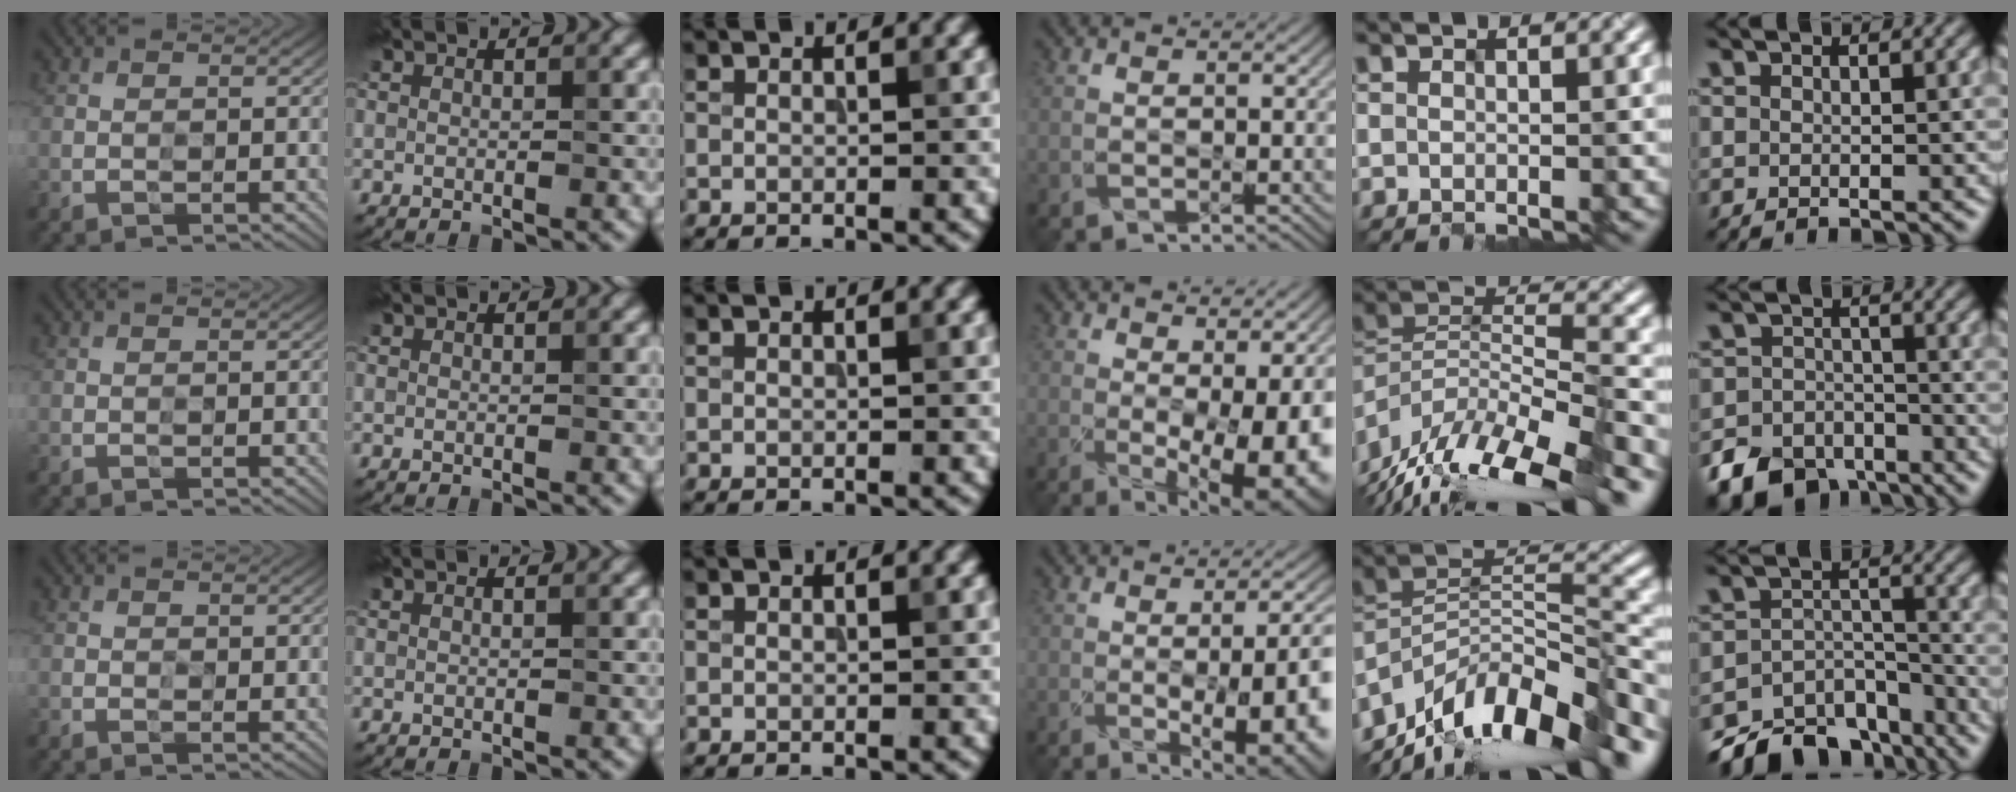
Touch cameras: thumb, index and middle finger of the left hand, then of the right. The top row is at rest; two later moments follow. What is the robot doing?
{"motion": "close", "object": "medicine box"}